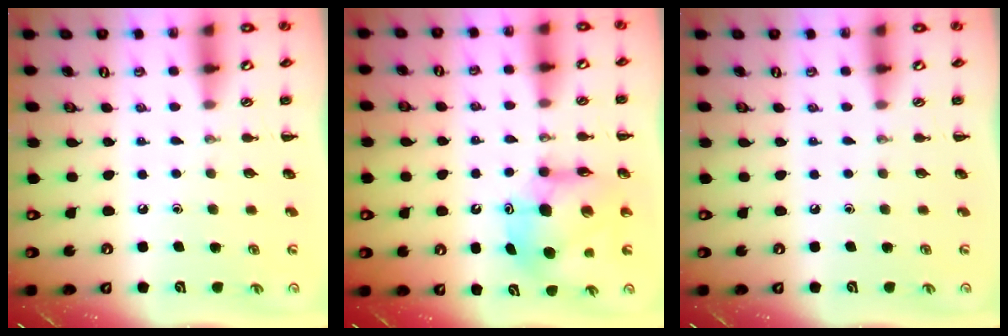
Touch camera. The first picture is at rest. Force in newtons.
{"total": 9.4, "press": 9.1, "slide": 2.2}
{"total": 0.0}